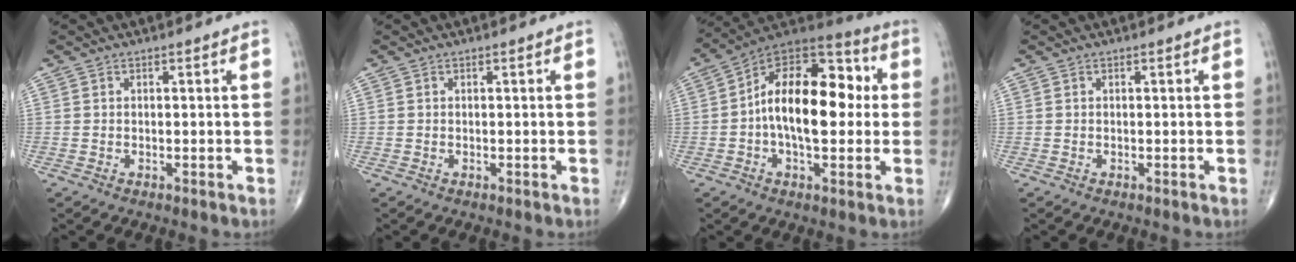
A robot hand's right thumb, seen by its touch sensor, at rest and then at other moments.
{"total": 0.0}
{"total": 19.4, "force": [0.7, 10.4, 16.3], "torque": [-0.238, 0.039, 0.001]}
{"total": 0.0}